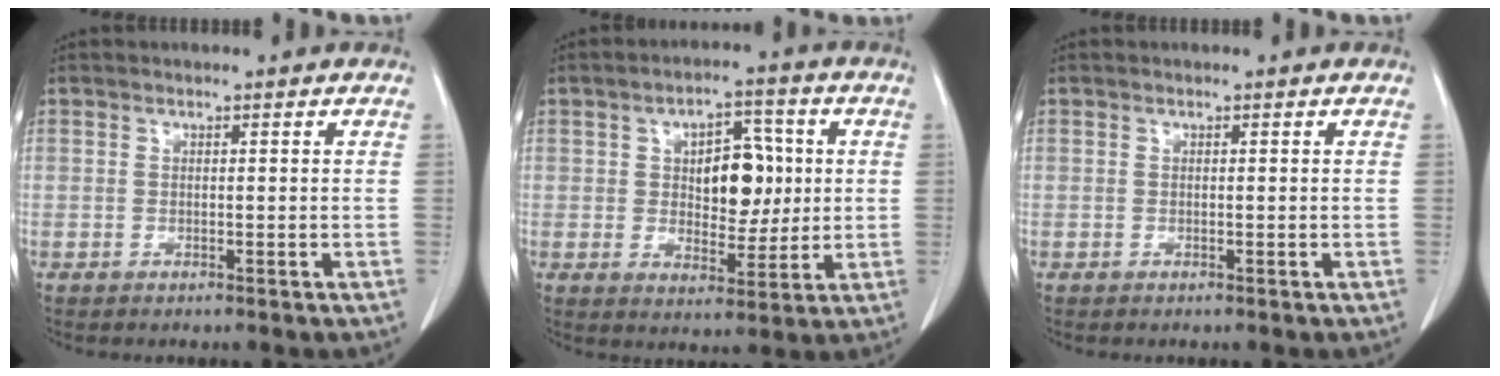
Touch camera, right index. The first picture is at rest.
{"total": 9.0, "force": [1.3, 4.9, 7.5], "torque": [-0.110, 0.015, 0.029]}
{"total": 0.0}